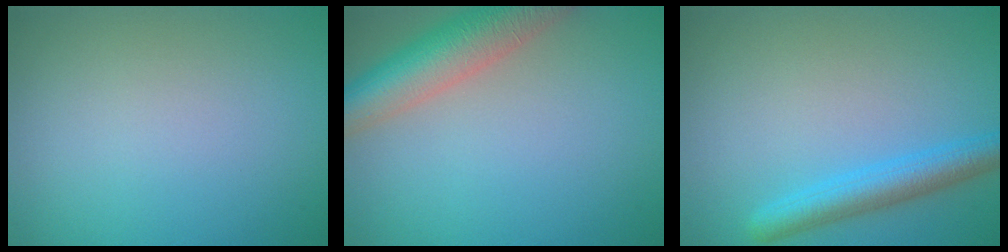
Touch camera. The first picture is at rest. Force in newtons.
{"total": 6.7, "press": 6.7, "slide": 0.5}
{"total": 3.7, "press": 3.7, "slide": 0.2}